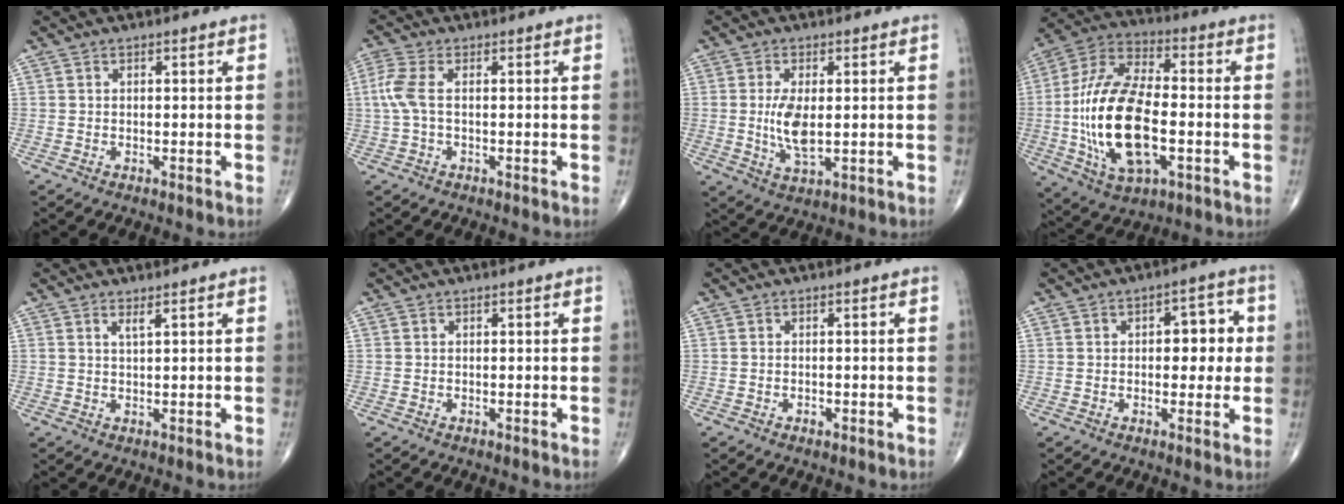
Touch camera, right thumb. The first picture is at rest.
{"total": 4.5, "force": [0.1, 2.1, 4.0], "torque": [-0.119, 0.007, -0.004]}
{"total": 6.6, "force": [0.1, 2.7, 6.0], "torque": [-0.118, -0.015, 0.006]}
{"total": 21.8, "force": [-3.3, 10.6, 18.8], "torque": [-0.377, 0.018, -0.054]}
{"total": 1.2, "force": [0.8, 0.1, 0.9], "torque": [-0.020, -0.009, 0.016]}
{"total": 0.0}
{"total": 0.9, "force": [-0.4, 0.6, 0.5], "torque": [-0.008, 0.001, -0.006]}
{"total": 7.3, "force": [0.6, 4.1, 6.0], "torque": [-0.041, 0.013, 0.006]}